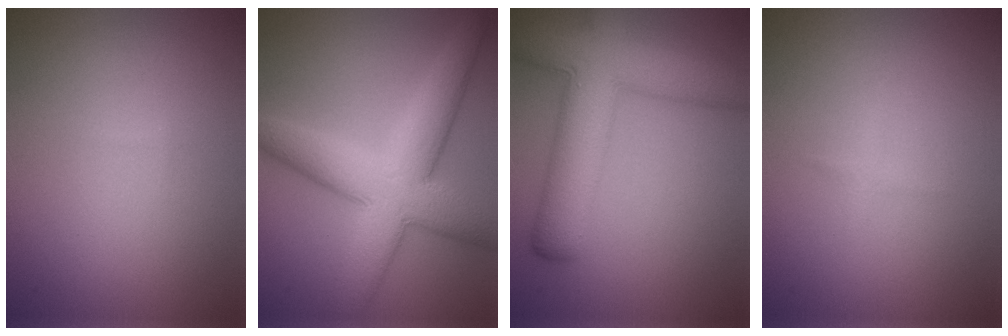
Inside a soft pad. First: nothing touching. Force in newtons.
{"total": 8.8, "press": 8.8, "slide": 0.2}
{"total": 9.7, "press": 9.7, "slide": 0.3}
{"total": 0.8, "press": 0.8, "slide": 0.1}